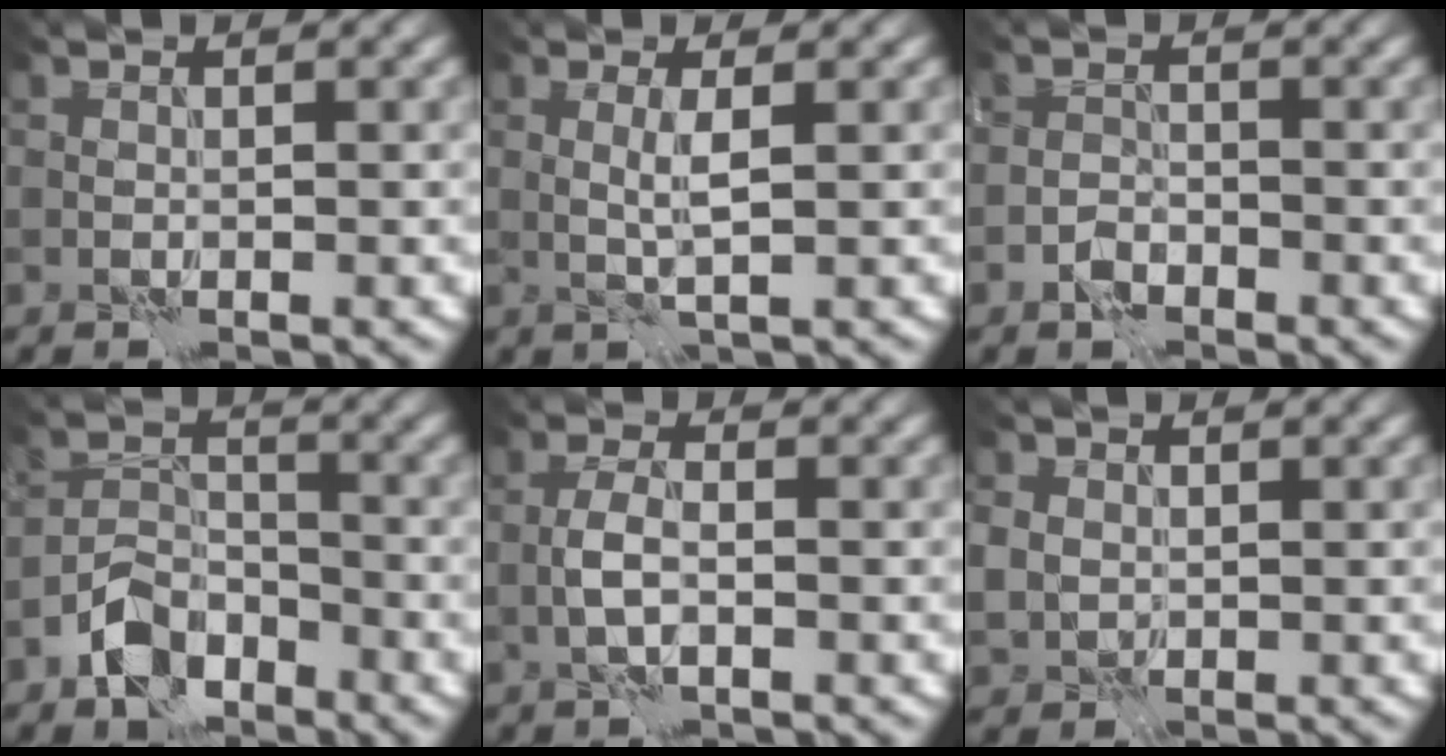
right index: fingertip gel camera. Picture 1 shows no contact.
{"total": 1.7, "force": [0.4, 0.0, 1.7], "torque": [-0.037, 0.003, 0.007]}
{"total": 1.5, "force": [-1.2, 0.8, 0.6], "torque": [-0.008, 0.007, -0.024]}
{"total": 4.7, "force": [-3.1, 2.8, 2.2], "torque": [-0.032, 0.004, -0.066]}
{"total": 2.2, "force": [-0.7, 0.8, 1.9], "torque": [-0.038, 0.005, -0.017]}
{"total": 2.3, "force": [0.3, 2.1, 0.9], "torque": [-0.022, 0.001, 0.006]}